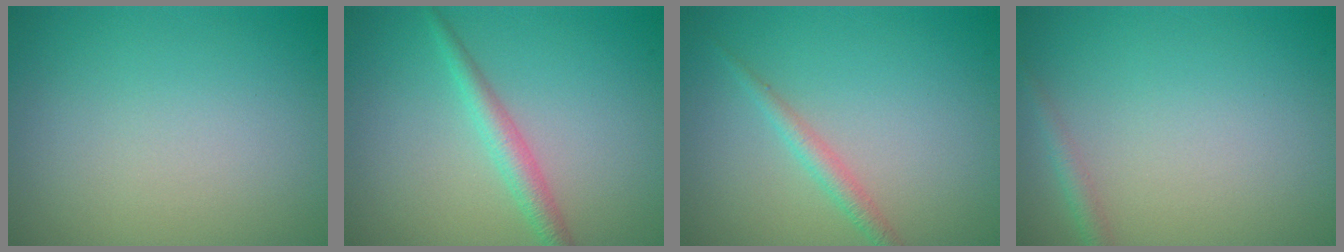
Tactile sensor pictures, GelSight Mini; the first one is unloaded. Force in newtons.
{"total": 2.2, "press": 2.1, "slide": 0.1}
{"total": 1.6, "press": 1.6, "slide": 0.1}
{"total": 1.3, "press": 1.2, "slide": 0.1}